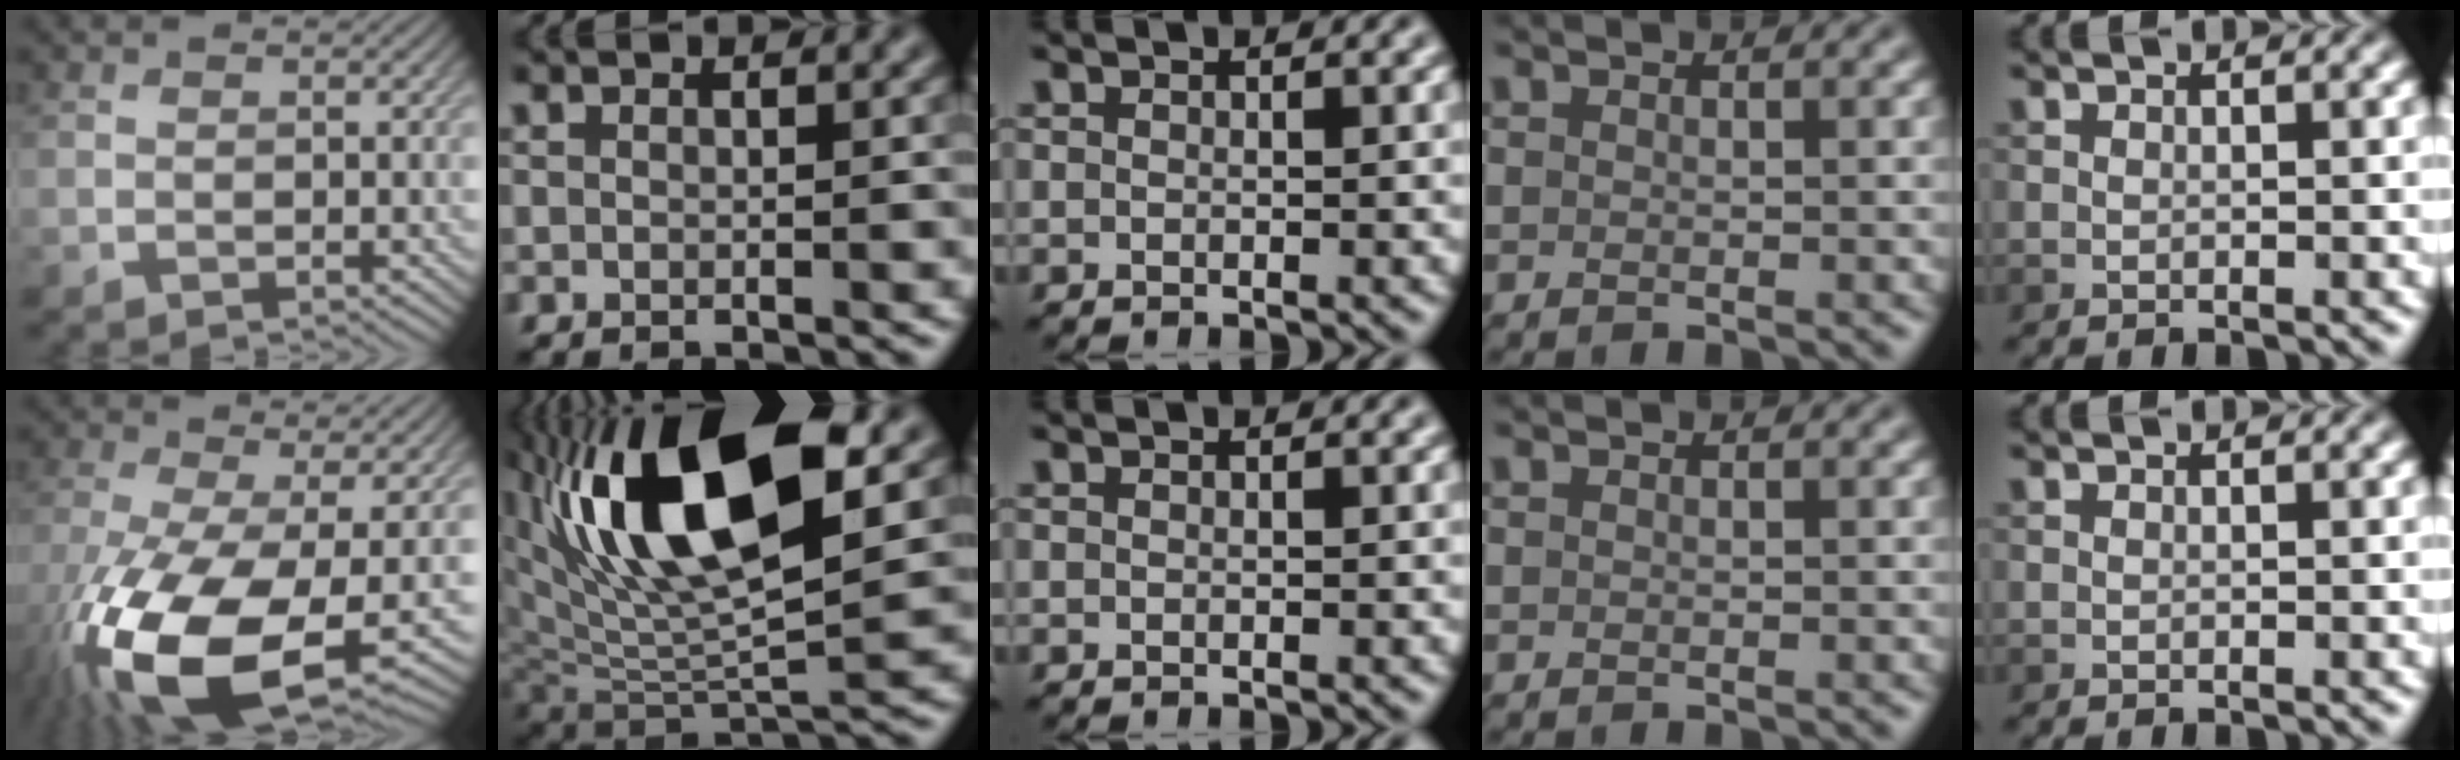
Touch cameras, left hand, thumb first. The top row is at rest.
{"thumb": {"total": 17.7, "force": [-6.0, 7.6, 14.8], "torque": [-0.342, -0.058, -0.090]}, "index": {"total": 13.6, "force": [5.4, 5.6, 11.2], "torque": [-0.202, 0.008, 0.094]}}